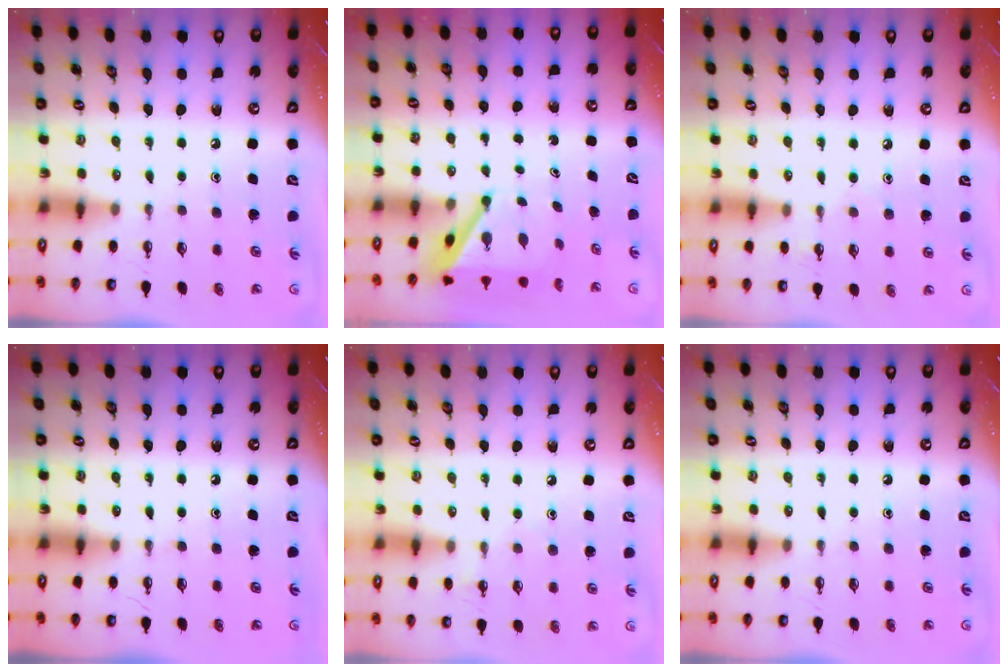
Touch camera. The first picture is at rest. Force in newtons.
{"total": 3.9, "press": 3.9, "slide": 0.4}
{"total": 4.0, "press": 3.9, "slide": 0.5}
{"total": 0.0}
{"total": 4.8, "press": 4.8, "slide": 0.5}
{"total": 0.0}